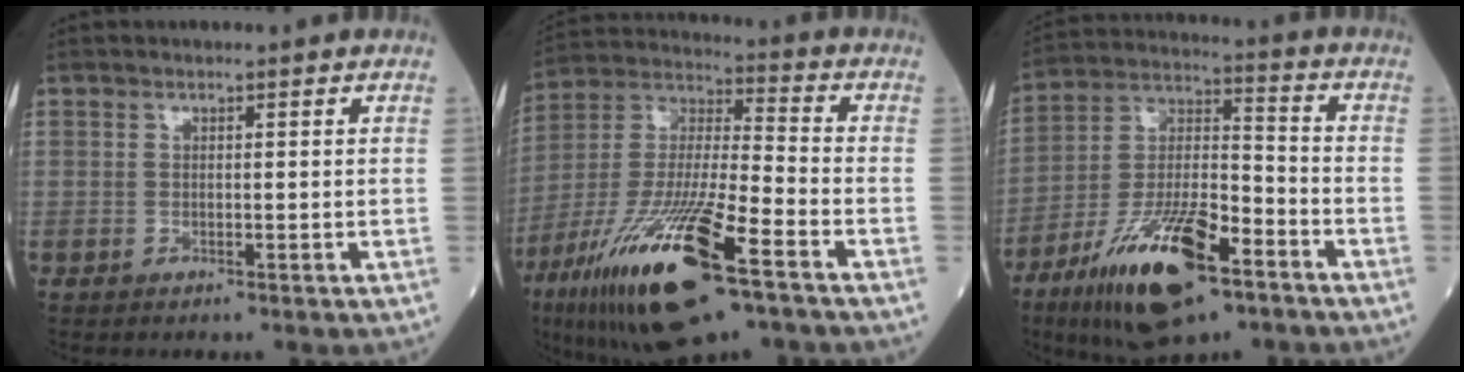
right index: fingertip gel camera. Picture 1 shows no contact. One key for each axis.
{"total": 22.5, "fx": -11.9, "fy": 3.7, "fz": 18.8, "tx": -0.384, "ty": -0.048, "tz": -0.213}
{"total": 17.9, "fx": -10.2, "fy": 5.2, "fz": 13.7, "tx": -0.278, "ty": -0.017, "tz": -0.183}